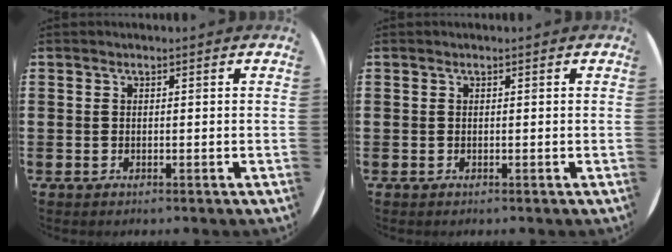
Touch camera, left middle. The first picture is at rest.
{"total": 0.0}